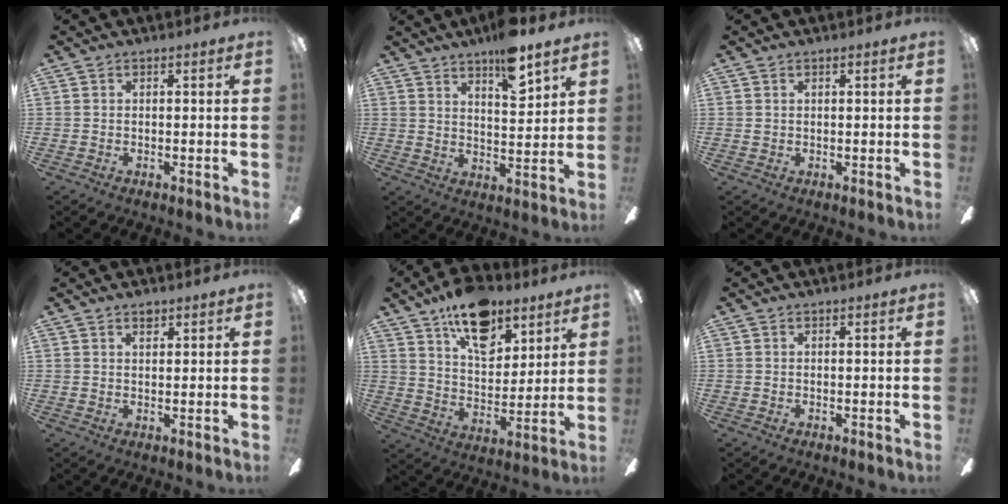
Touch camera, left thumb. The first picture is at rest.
{"total": 10.0, "force": [7.8, 2.6, 5.8], "torque": [-0.084, -0.039, 0.131]}
{"total": 0.6, "force": [0.4, 0.4, 0.3], "torque": [-0.008, 0.004, 0.006]}
{"total": 2.3, "force": [1.6, 1.1, 1.0], "torque": [-0.009, -0.006, 0.027]}
{"total": 17.5, "force": [11.6, 9.4, 9.1], "torque": [-0.137, -0.060, 0.205]}
{"total": 0.0}